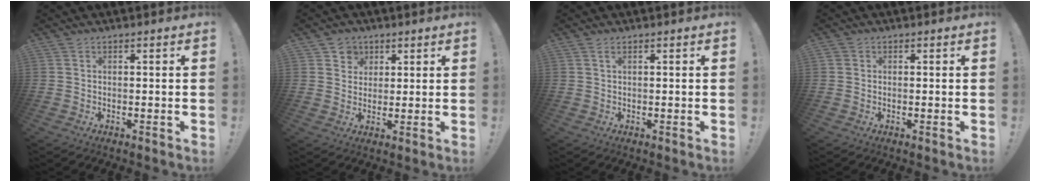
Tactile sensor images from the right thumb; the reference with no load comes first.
{"total": 4.9, "force": [2.2, 4.3, 0.6], "torque": [-0.002, -0.014, 0.040]}
{"total": 0.9, "force": [0.4, 0.0, 0.8], "torque": [-0.017, 0.000, 0.006]}
{"total": 0.8, "force": [0.3, 0.8, 0.1], "torque": [-0.001, 0.002, 0.005]}